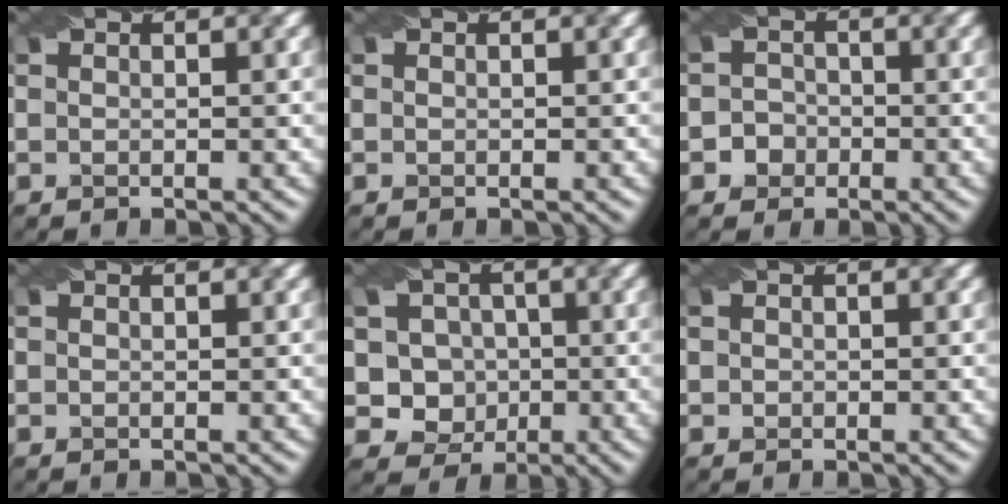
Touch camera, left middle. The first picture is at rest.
{"total": 0.0}
{"total": 2.0, "force": [-0.7, 1.9, 0.2], "torque": [0.021, 0.001, -0.016]}
{"total": 0.0}
{"total": 4.9, "force": [0.0, 4.6, 1.8], "torque": [-0.020, 0.002, -0.018]}
{"total": 0.6, "force": [0.0, 0.5, 0.1], "torque": [0.002, -0.001, -0.001]}